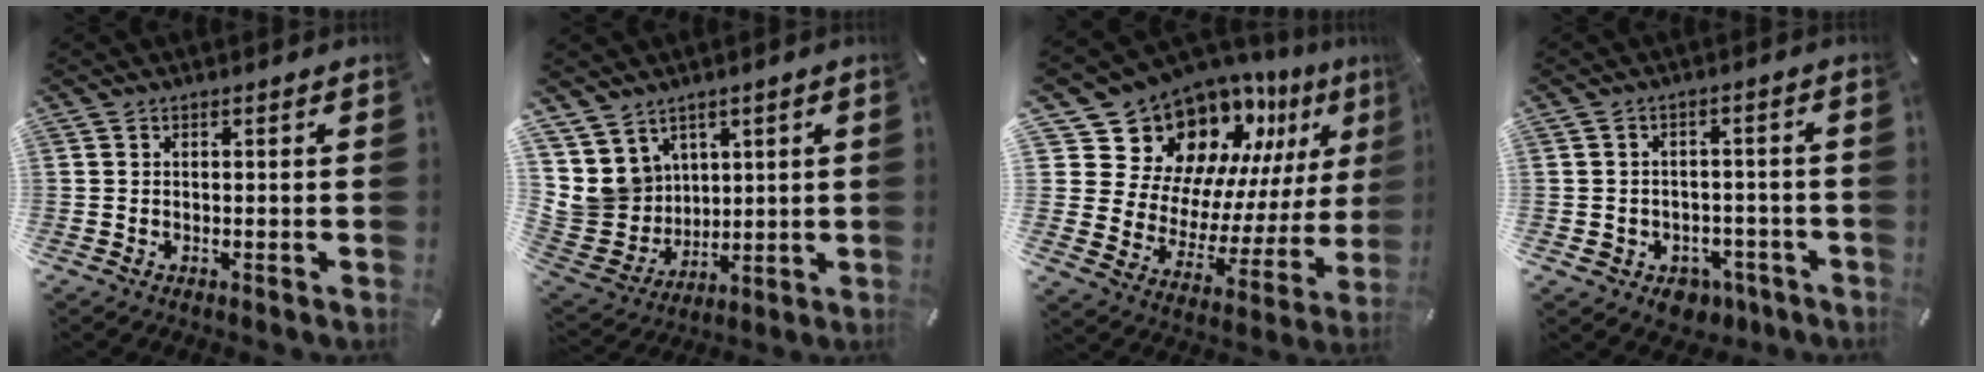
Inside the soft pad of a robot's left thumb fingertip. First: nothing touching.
{"total": 10.1, "force": [4.6, 8.9, 1.1], "torque": [-0.054, -0.044, 0.097]}
{"total": 18.0, "force": [14.3, 10.1, 4.2], "torque": [-0.077, -0.143, 0.268]}
{"total": 4.9, "force": [-2.3, 4.1, 1.4], "torque": [-0.017, 0.017, -0.040]}